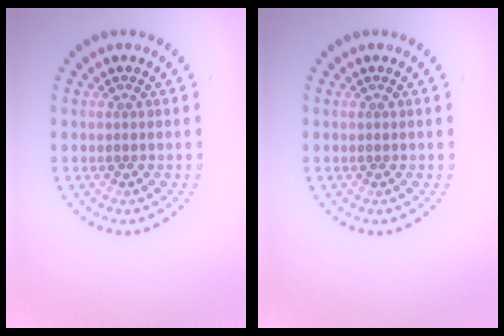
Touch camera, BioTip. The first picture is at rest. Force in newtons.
{"total": 0.0}